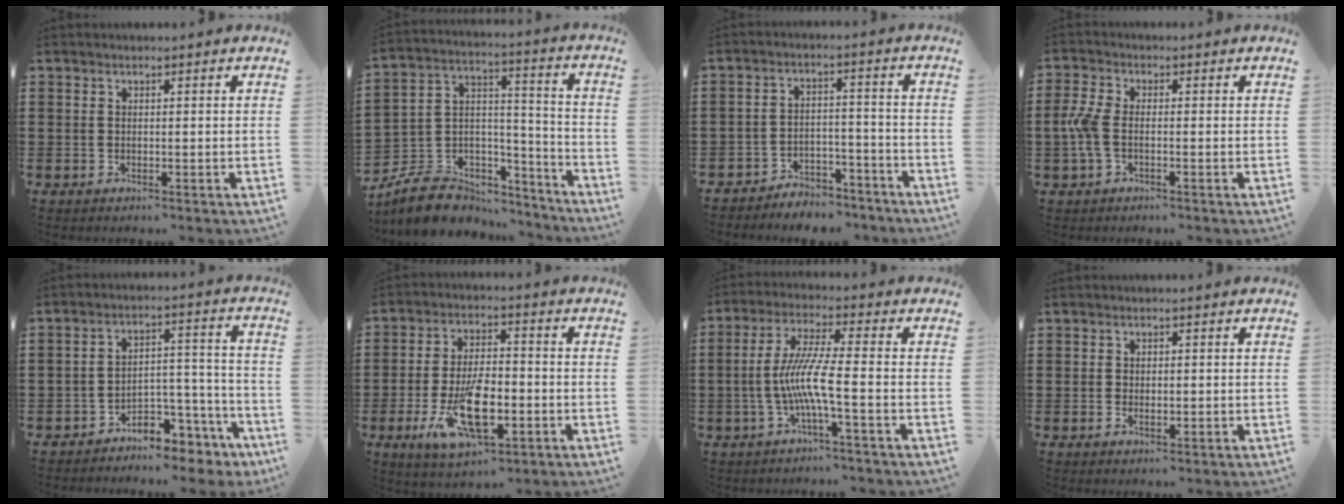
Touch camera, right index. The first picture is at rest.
{"total": 8.2, "force": [-6.4, 4.9, 1.5], "torque": [-0.043, 0.014, -0.116]}
{"total": 4.4, "force": [-4.3, 1.0, 0.1], "torque": [-0.007, 0.010, -0.090]}
{"total": 4.3, "force": [-1.0, 2.0, 3.7], "torque": [-0.102, -0.008, -0.028]}
{"total": 5.7, "force": [-5.0, 2.1, 1.5], "torque": [-0.027, 0.014, -0.096]}
{"total": 11.8, "force": [-3.8, 5.0, 10.0], "torque": [-0.193, -0.012, -0.063]}
{"total": 7.9, "force": [-2.2, 0.2, 7.6], "torque": [-0.166, -0.015, -0.051]}
{"total": 1.3, "force": [-0.2, 0.6, 1.1], "torque": [-0.022, 0.001, -0.004]}